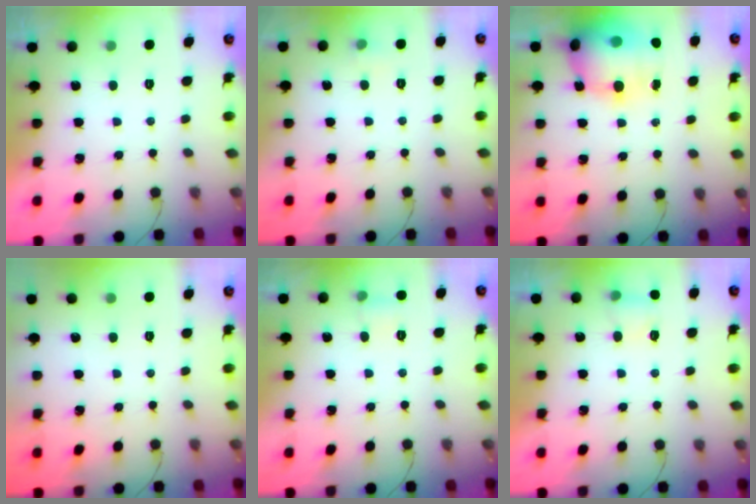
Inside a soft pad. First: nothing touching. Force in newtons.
{"total": 3.6, "press": 3.4, "slide": 1.3}
{"total": 18.4, "press": 16.7, "slide": 7.8}
{"total": 0.0}
{"total": 3.8, "press": 3.6, "slide": 1.1}
{"total": 4.7, "press": 4.4, "slide": 1.6}